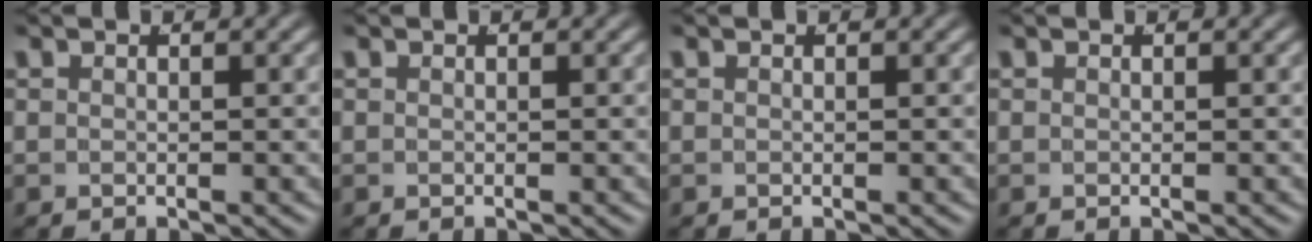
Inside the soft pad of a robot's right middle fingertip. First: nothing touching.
{"total": 0.0}
{"total": 0.0}
{"total": 0.0}